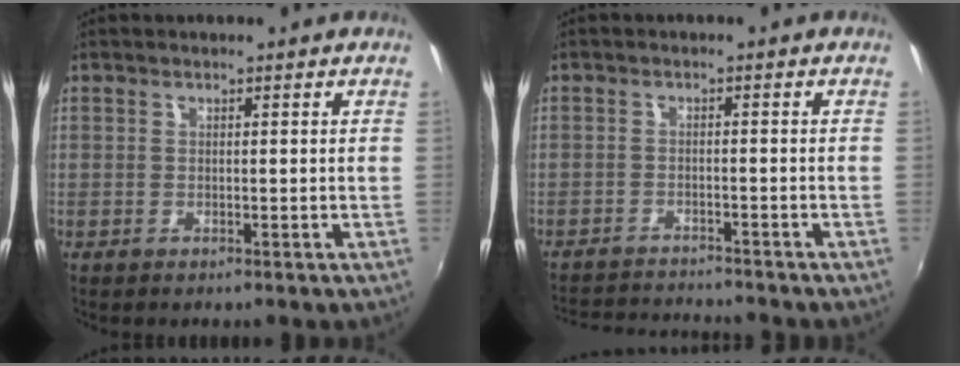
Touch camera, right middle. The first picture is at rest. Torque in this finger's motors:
{"motor_torque": [0.51, -0.88, 0.21, 0.06]}